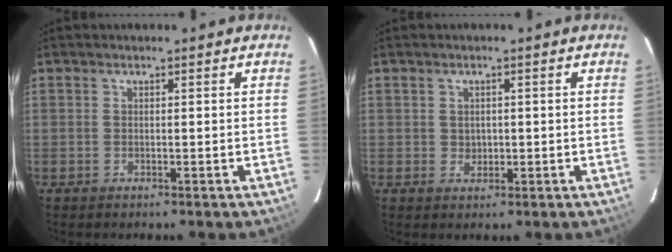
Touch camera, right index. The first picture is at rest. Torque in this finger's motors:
{"motor_torque": [-0.16, 0.13, -0.01, 0.00]}